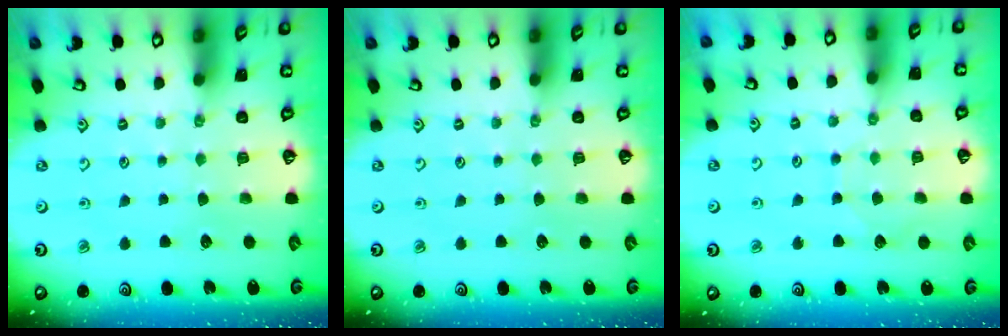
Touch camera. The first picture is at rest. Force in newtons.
{"total": 0.0}
{"total": 4.8, "press": 4.8, "slide": 0.6}